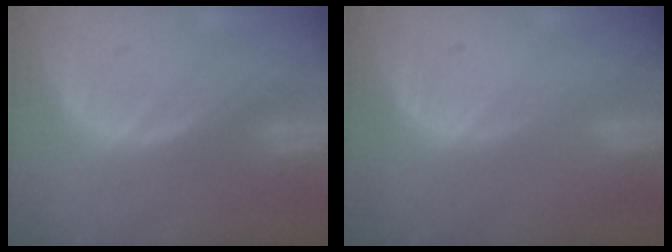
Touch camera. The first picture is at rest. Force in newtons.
{"total": 0.0}